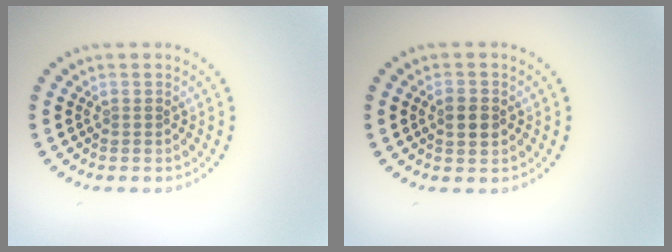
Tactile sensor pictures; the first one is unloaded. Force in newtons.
{"total": 2.3, "press": 2.3, "slide": 0.0}